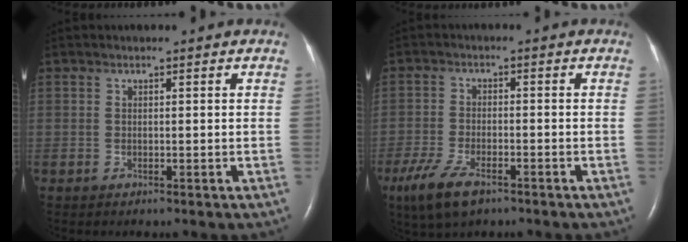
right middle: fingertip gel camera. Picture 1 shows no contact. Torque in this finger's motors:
{"motor_torque": [0.79, -0.81, 0.10, 0.05]}